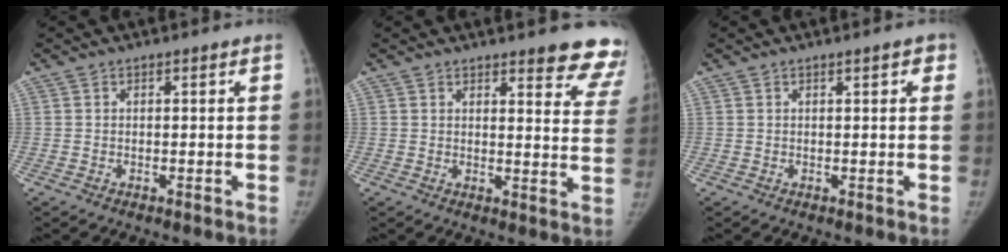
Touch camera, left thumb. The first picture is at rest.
{"total": 11.7, "force": [10.3, 3.0, 4.9], "torque": [-0.010, -0.067, 0.093]}
{"total": 1.9, "force": [1.0, 0.6, 1.5], "torque": [-0.012, 0.001, 0.010]}